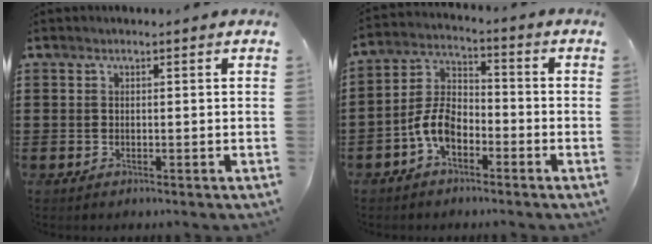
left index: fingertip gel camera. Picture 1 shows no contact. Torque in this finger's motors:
{"motor_torque": [1.08, 1.05, 0.38, 0.10]}